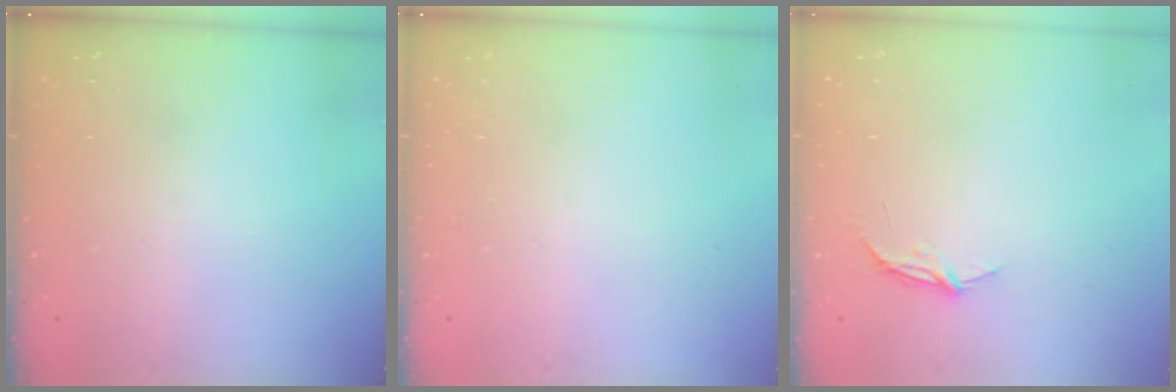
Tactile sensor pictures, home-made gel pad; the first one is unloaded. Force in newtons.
{"total": 0.0}
{"total": 4.9, "press": 4.9, "slide": 0.3}